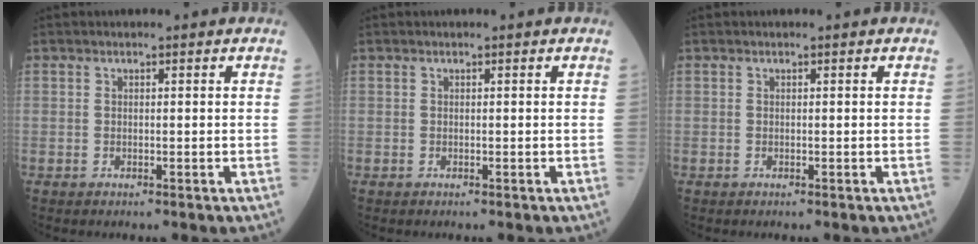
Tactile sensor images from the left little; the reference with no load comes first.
{"total": 0.0}
{"total": 0.0}